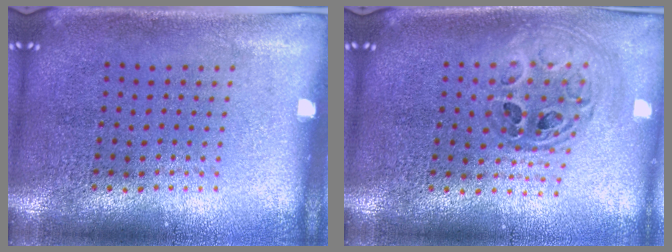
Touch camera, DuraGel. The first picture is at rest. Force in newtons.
{"total": 1.0, "press": 1.0, "slide": 0.2}